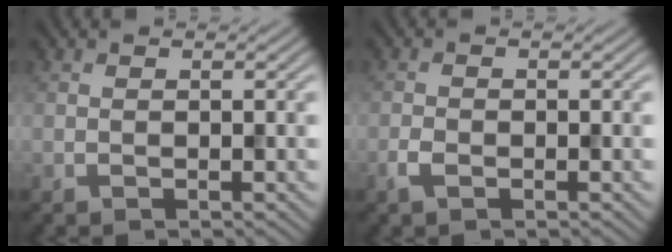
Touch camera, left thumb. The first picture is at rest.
{"total": 1.7, "force": [-0.9, 0.9, 1.1], "torque": [-0.026, -0.001, -0.021]}